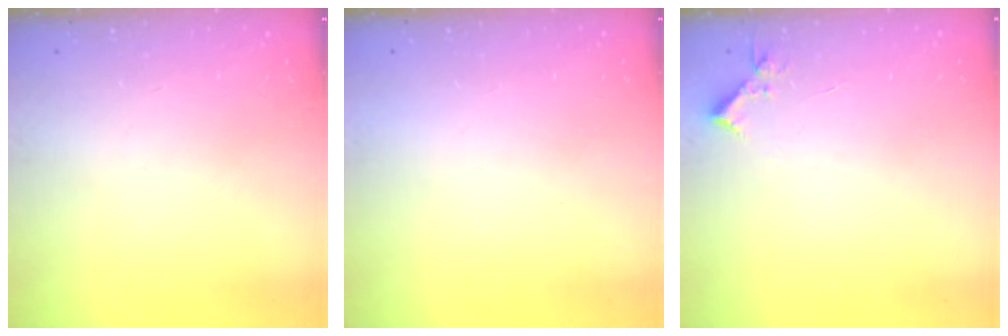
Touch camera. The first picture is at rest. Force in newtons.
{"total": 1.5, "press": 1.5, "slide": 0.1}
{"total": 4.4, "press": 4.4, "slide": 0.5}